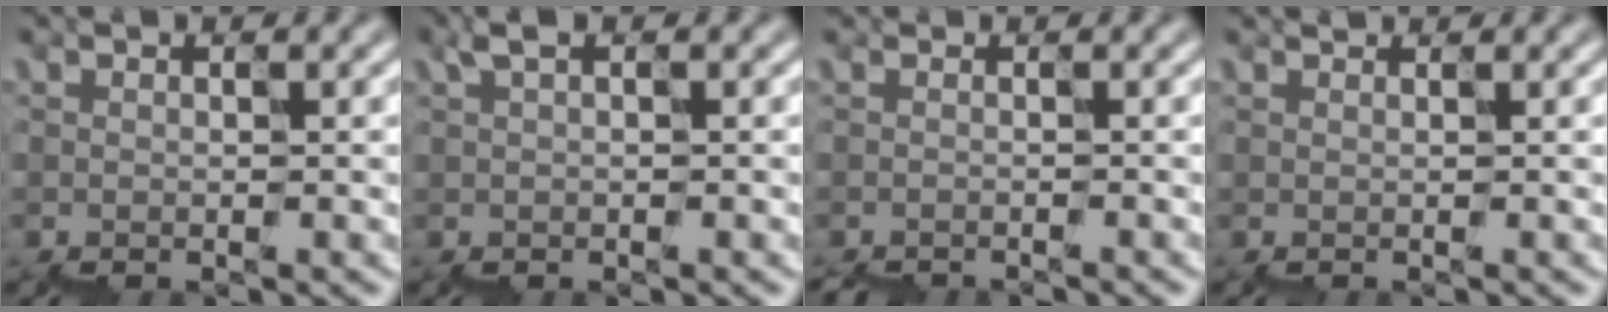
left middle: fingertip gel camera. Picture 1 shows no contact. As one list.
[{"total": 0.6, "force": [0.4, -0.1, 0.4], "torque": [-0.022, 0.004, 0.006]}, {"total": 1.6, "force": [-1.6, 0.0, -0.4], "torque": [0.018, -0.011, -0.010]}, {"total": 0.6, "force": [0.5, 0.3, 0.0], "torque": [0.011, 0.011, 0.001]}]